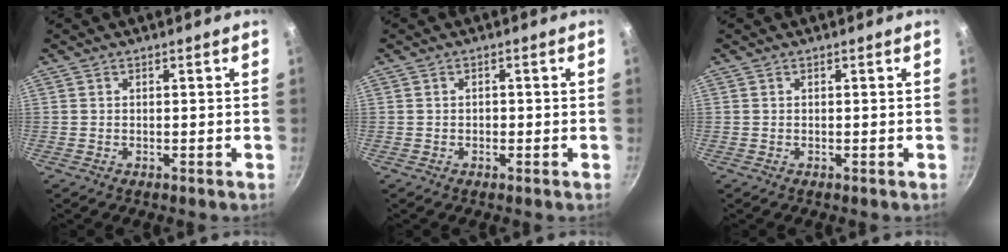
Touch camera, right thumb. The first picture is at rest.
{"total": 1.0, "force": [-0.2, 0.8, 0.5], "torque": [-0.008, 0.003, -0.004]}
{"total": 0.0}